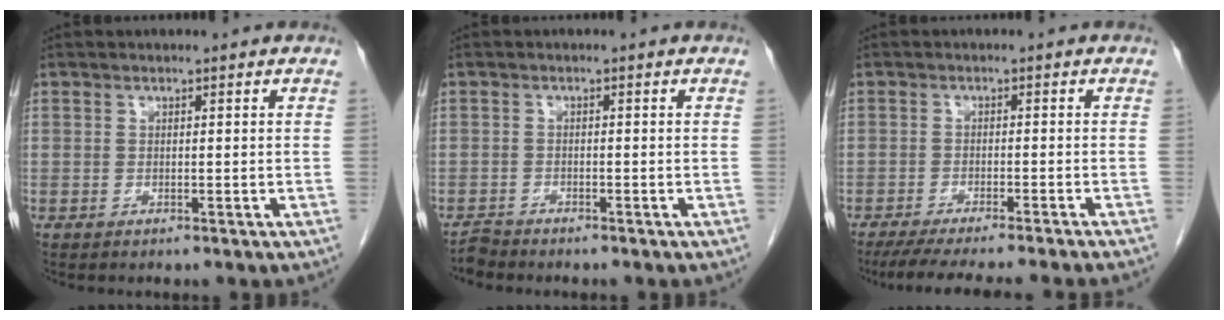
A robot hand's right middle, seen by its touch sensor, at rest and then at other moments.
{"total": 1.5, "force": [-1.5, 0.1, -0.2], "torque": [0.002, -0.006, -0.026]}
{"total": 13.0, "force": [-11.5, -0.8, 6.1], "torque": [-0.071, -0.030, -0.161]}